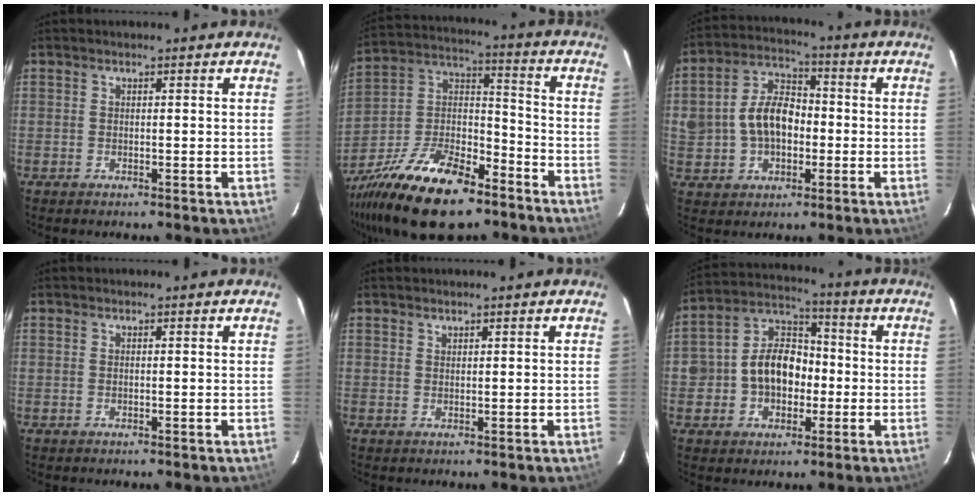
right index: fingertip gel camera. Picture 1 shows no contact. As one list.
[{"total": 22.3, "force": [-14.1, 9.7, 14.4], "torque": [-0.292, -0.005, -0.242]}, {"total": 10.4, "force": [-0.8, 7.6, 7.0], "torque": [-0.145, 0.028, -0.007]}, {"total": 0.0}, {"total": 0.6, "force": [0.6, 0.2, 0.0], "torque": [0.000, 0.001, 0.012]}, {"total": 10.5, "force": [-1.8, 8.4, 6.0], "torque": [-0.122, 0.036, -0.024]}]